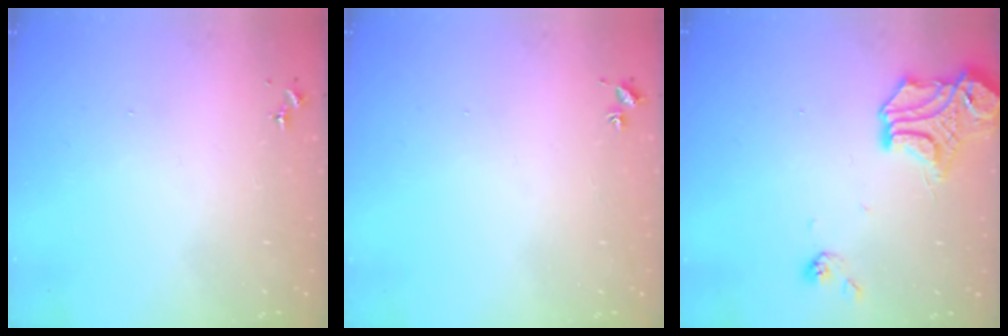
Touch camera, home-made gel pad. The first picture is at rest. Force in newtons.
{"total": 1.8, "press": 1.8, "slide": 0.2}
{"total": 15.8, "press": 15.8, "slide": 1.5}